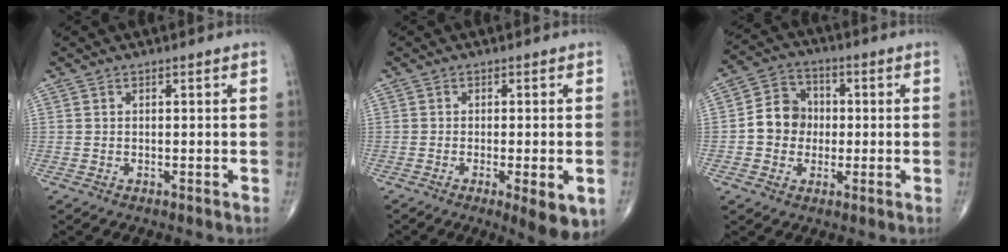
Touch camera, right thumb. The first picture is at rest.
{"total": 6.9, "force": [-2.4, 1.7, 6.3], "torque": [-0.086, -0.012, -0.031]}
{"total": 8.5, "force": [-0.5, 7.5, 3.9], "torque": [-0.037, 0.024, -0.021]}